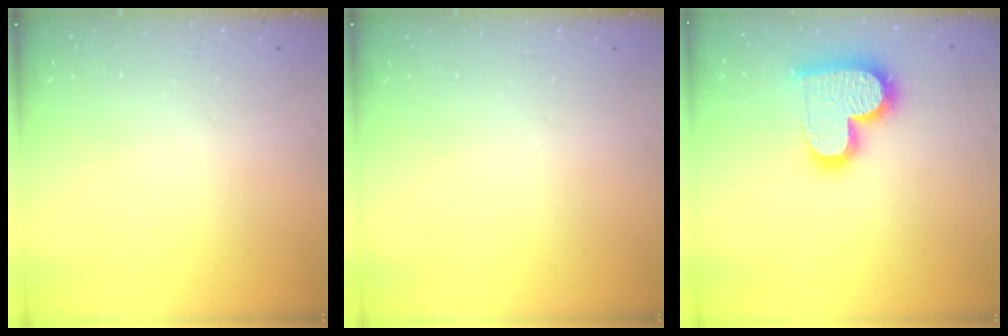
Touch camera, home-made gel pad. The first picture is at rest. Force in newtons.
{"total": 0.0}
{"total": 17.9, "press": 17.8, "slide": 1.3}